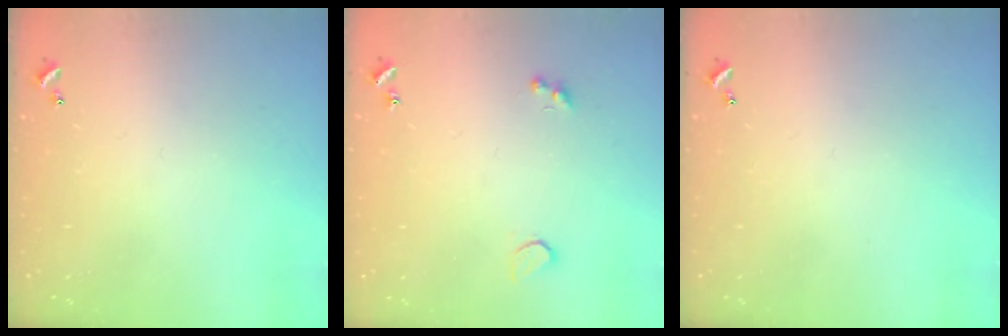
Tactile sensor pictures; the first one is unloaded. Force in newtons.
{"total": 2.6, "press": 2.2, "slide": 1.2}
{"total": 0.0}